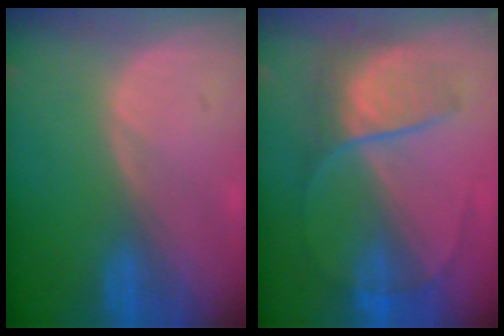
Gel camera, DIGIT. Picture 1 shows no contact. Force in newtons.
{"total": 6.8, "press": 6.6, "slide": 1.6}